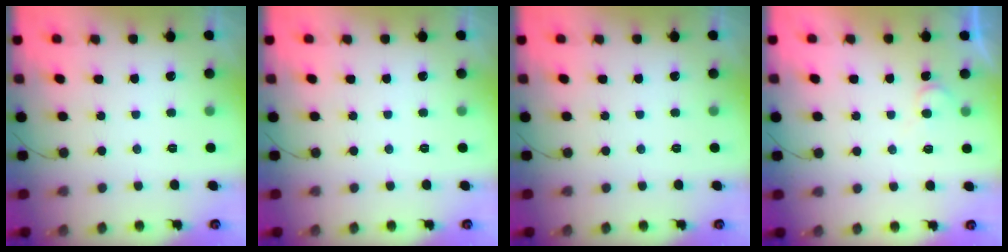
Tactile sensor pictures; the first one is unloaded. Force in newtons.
{"total": 0.0}
{"total": 0.0}
{"total": 4.4, "press": 4.3, "slide": 0.3}